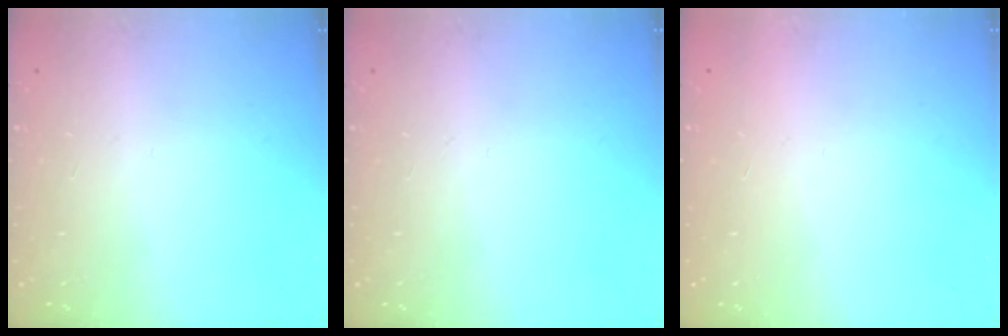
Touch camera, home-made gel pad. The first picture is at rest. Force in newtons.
{"total": 0.0}
{"total": 1.5, "press": 1.5, "slide": 0.1}